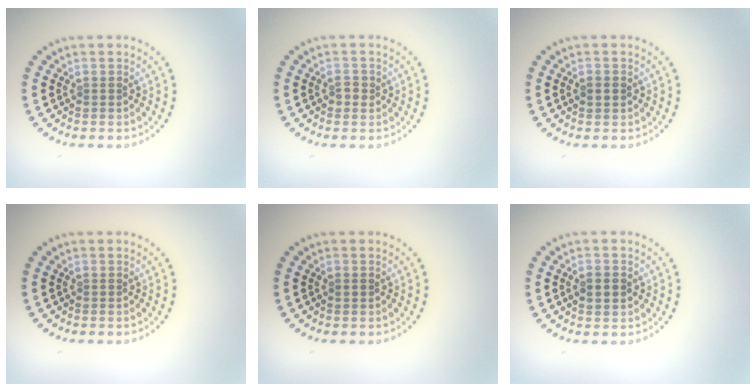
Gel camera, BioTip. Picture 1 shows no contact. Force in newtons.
{"total": 1.1, "press": 1.1, "slide": 0.2}
{"total": 1.5, "press": 1.5, "slide": 0.1}
{"total": 0.0}
{"total": 0.7, "press": 0.7, "slide": 0.0}
{"total": 2.3, "press": 2.2, "slide": 0.2}